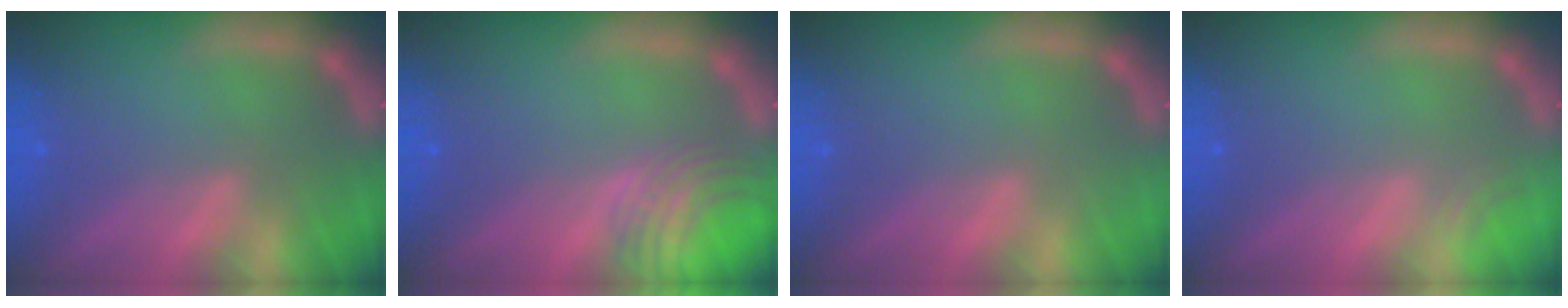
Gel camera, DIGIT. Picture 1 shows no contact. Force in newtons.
{"total": 5.0}
{"total": 0.0}
{"total": 0.9}